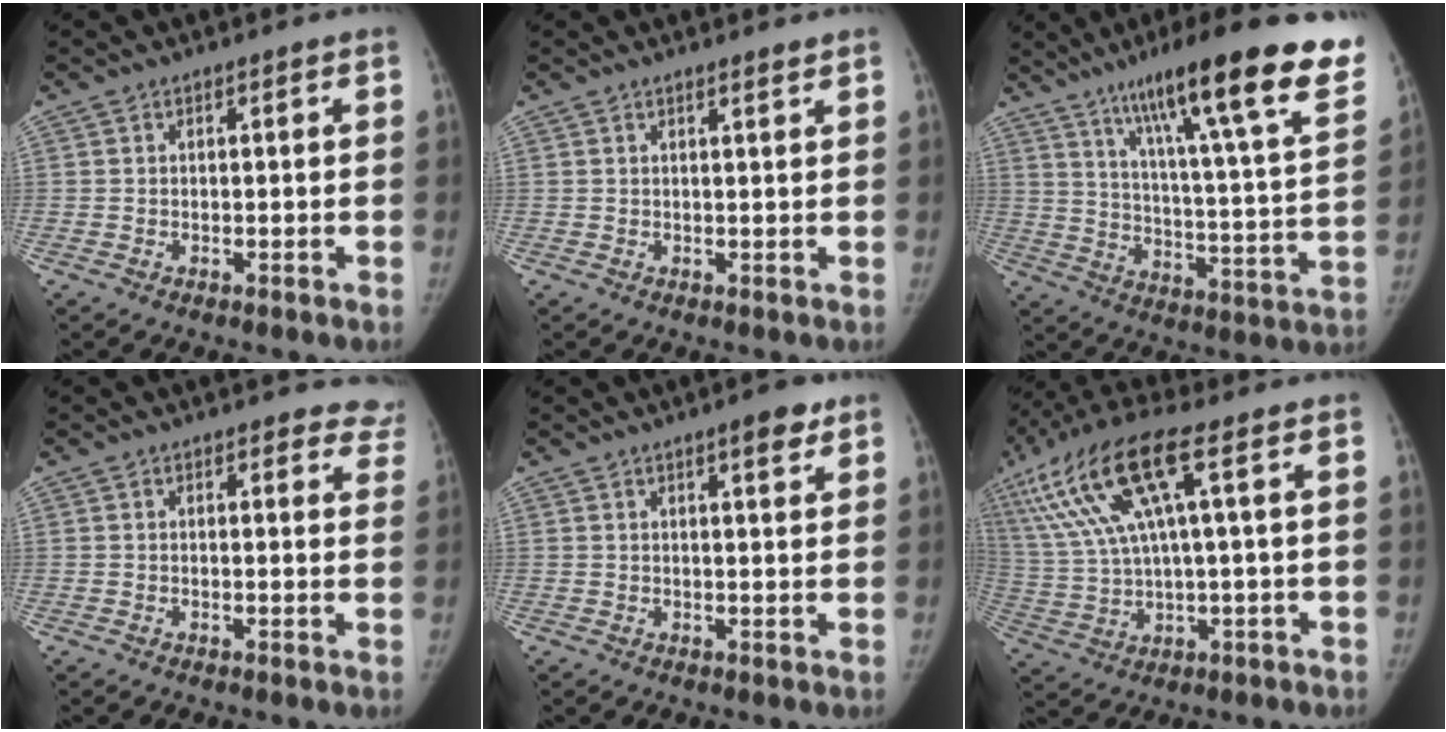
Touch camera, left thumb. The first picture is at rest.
{"total": 0.9, "force": [0.7, -0.1, 0.5], "torque": [-0.010, -0.004, 0.013]}
{"total": 27.6, "force": [17.5, 3.6, 21.0], "torque": [-0.298, -0.052, 0.255]}
{"total": 6.2, "force": [5.5, 2.7, 0.5], "torque": [0.047, -0.021, 0.030]}
{"total": 4.0, "force": [2.5, 1.1, 3.0], "torque": [-0.034, -0.012, 0.031]}
{"total": 18.0, "force": [6.3, 4.3, 16.2], "torque": [-0.361, 0.019, 0.122]}